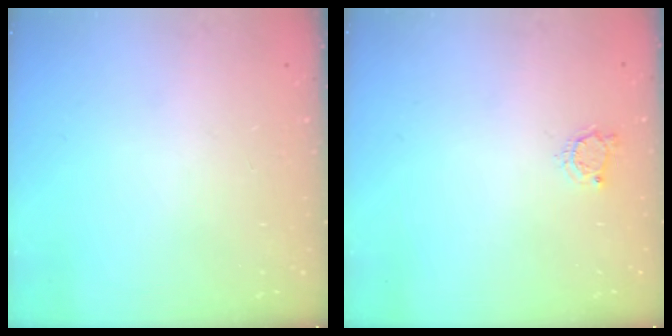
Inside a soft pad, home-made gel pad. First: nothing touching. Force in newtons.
{"total": 3.7, "press": 3.7, "slide": 0.6}